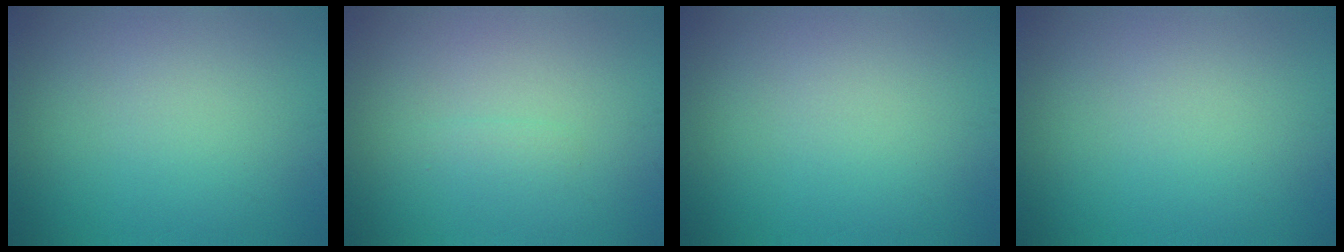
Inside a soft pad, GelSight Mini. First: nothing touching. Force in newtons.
{"total": 0.7, "press": 0.7, "slide": 0.1}
{"total": 0.0}
{"total": 0.0}